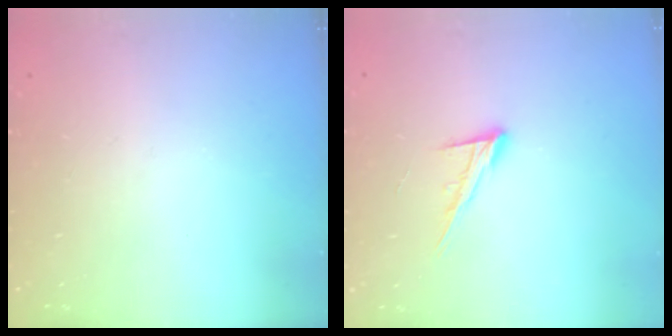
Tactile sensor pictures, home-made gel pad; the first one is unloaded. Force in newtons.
{"total": 10.6, "press": 10.5, "slide": 1.6}